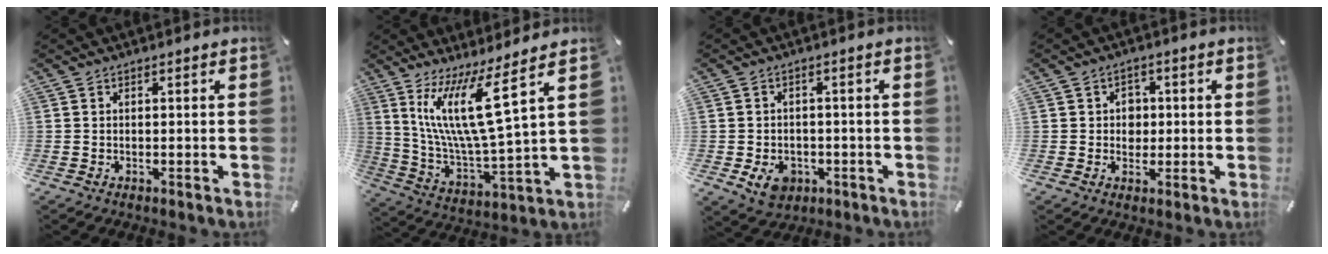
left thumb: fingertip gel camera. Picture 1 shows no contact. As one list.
[{"total": 15.6, "force": [8.2, 2.2, 13.1], "torque": [-0.287, -0.042, 0.129]}, {"total": 6.3, "force": [-2.3, 5.0, 3.1], "torque": [-0.052, 0.005, -0.044]}, {"total": 4.1, "force": [0.0, 3.9, 1.5], "torque": [-0.011, -0.001, -0.007]}]